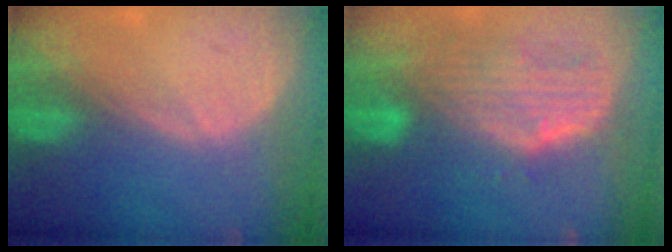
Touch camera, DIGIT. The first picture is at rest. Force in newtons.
{"total": 10.5, "press": 9.0, "slide": 5.4}